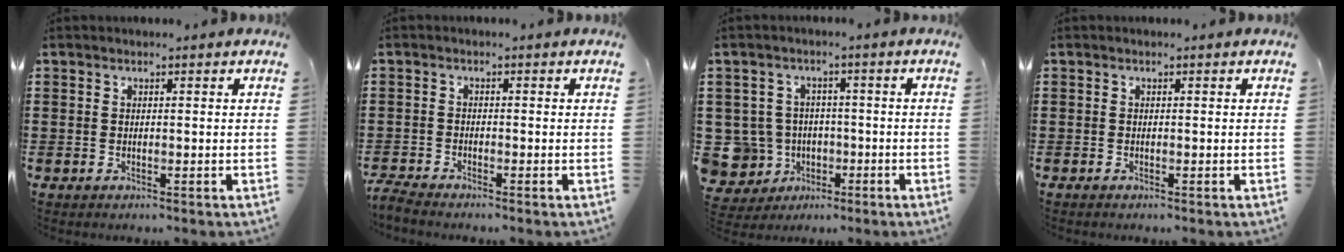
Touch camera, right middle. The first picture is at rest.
{"total": 1.9, "force": [-1.9, 0.0, 0.5], "torque": [-0.017, -0.002, -0.040]}
{"total": 6.7, "force": [-1.3, 6.3, 1.8], "torque": [-0.089, -0.001, -0.025]}
{"total": 0.0}